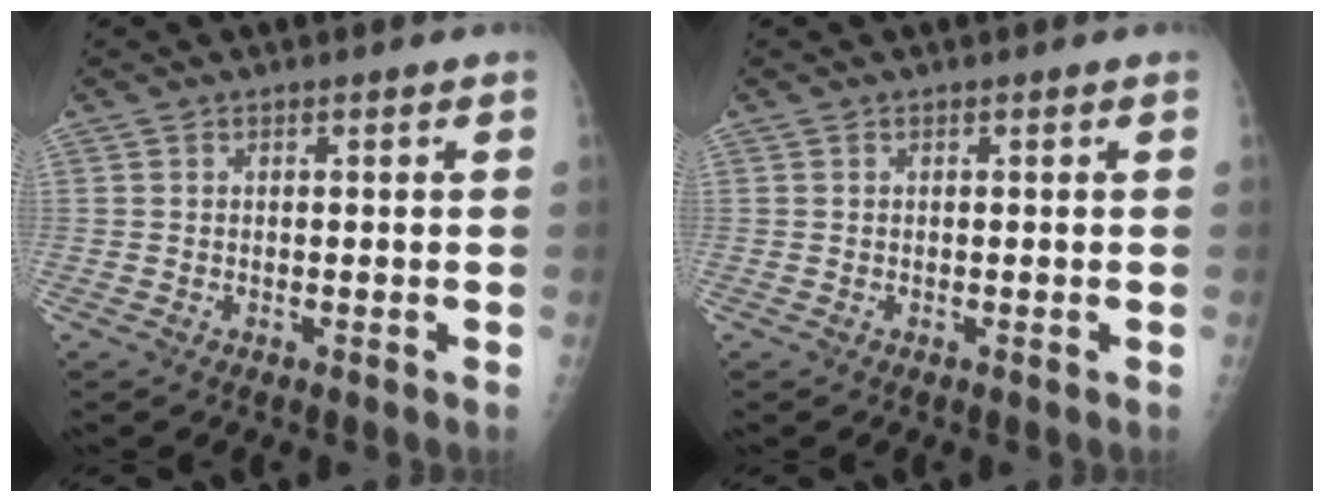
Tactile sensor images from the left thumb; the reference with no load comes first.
{"total": 0.0}